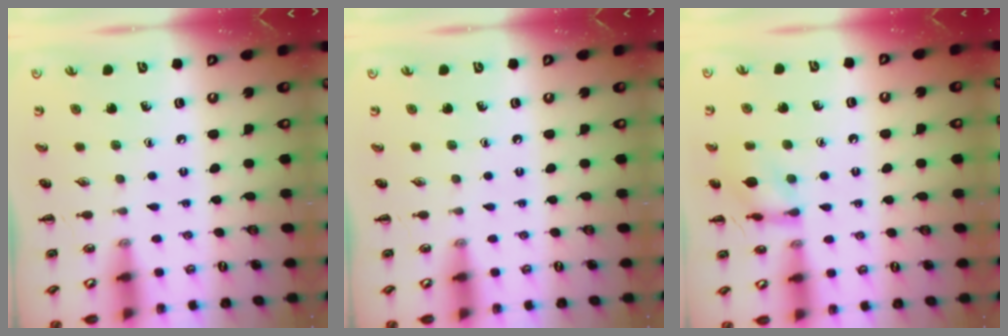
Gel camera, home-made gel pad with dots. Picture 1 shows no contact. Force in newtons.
{"total": 0.0}
{"total": 10.0, "press": 10.0, "slide": 0.8}